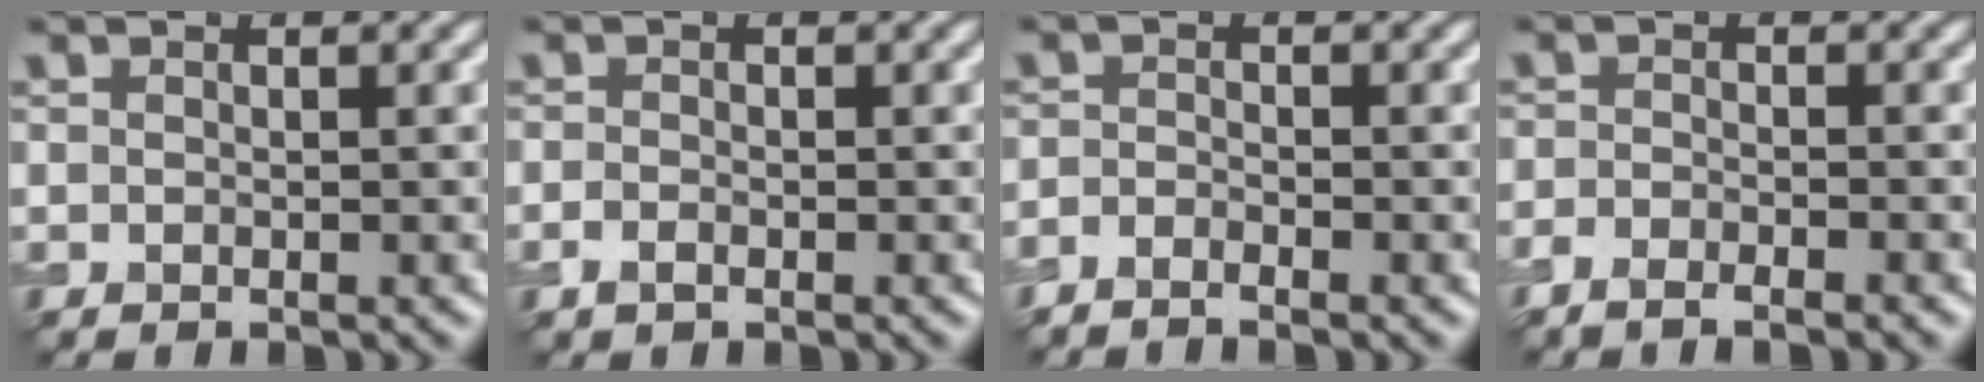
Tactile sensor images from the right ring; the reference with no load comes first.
{"total": 0.6, "force": [-0.4, 0.3, 0.4], "torque": [-0.008, -0.001, -0.008]}
{"total": 1.6, "force": [-1.6, -0.1, 0.2], "torque": [-0.009, -0.003, -0.035]}
{"total": 2.1, "force": [-1.9, 0.2, 0.8], "torque": [-0.021, -0.002, -0.040]}